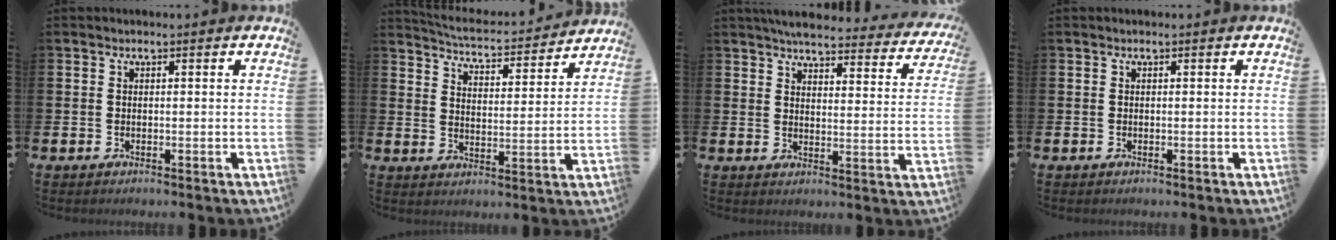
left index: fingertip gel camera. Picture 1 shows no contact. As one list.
[{"total": 5.0, "force": [5.0, 0.5, 0.7], "torque": [-0.032, -0.044, 0.081]}, {"total": 5.2, "force": [5.0, 0.7, 1.3], "torque": [-0.035, -0.037, 0.083]}, {"total": 0.0}]